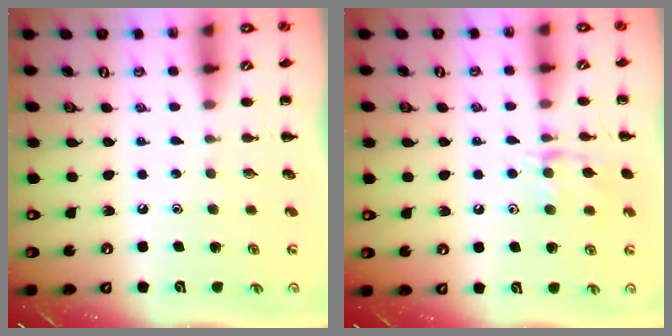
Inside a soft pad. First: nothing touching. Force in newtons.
{"total": 9.7, "press": 9.7, "slide": 0.8}